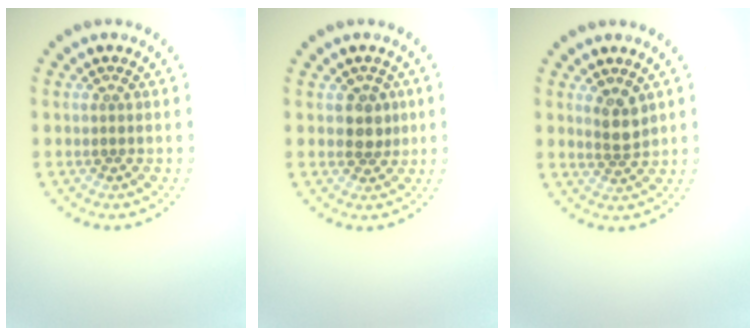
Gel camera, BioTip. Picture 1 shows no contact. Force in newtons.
{"total": 2.0, "press": 1.7, "slide": 0.9}
{"total": 2.0, "press": 1.6, "slide": 1.1}